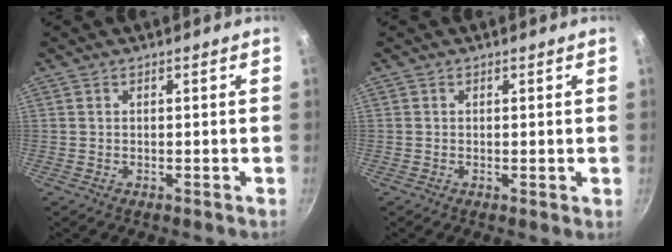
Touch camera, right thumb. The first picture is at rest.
{"total": 0.5, "force": [0.1, 0.1, 0.5], "torque": [-0.007, -0.004, -0.002]}